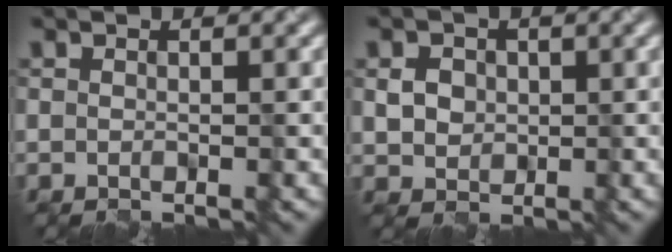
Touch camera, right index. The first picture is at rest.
{"total": 2.2, "force": [0.2, 1.9, 1.0], "torque": [-0.026, -0.003, 0.009]}